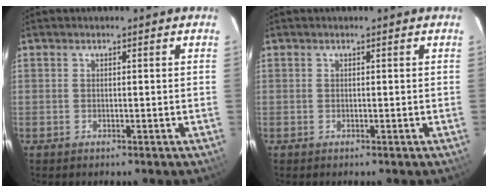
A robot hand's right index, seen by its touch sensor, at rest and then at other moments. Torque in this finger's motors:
{"motor_torque": [0.00, 0.00, 0.00, 0.00]}